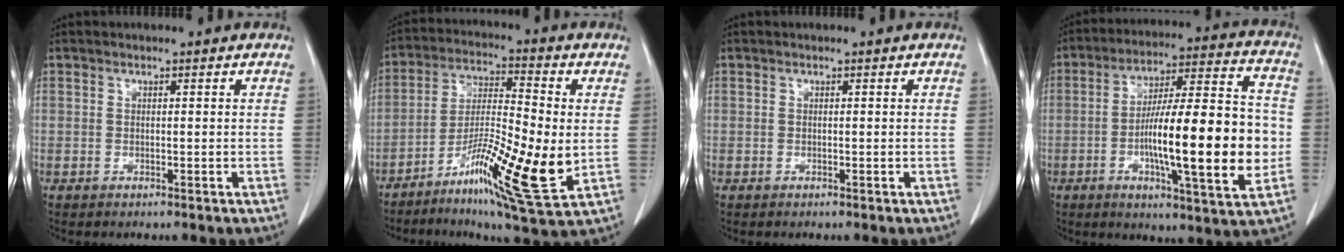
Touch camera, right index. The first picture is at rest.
{"total": 15.6, "force": [-4.0, 1.8, 15.0], "torque": [-0.277, -0.018, -0.066]}
{"total": 0.0}
{"total": 20.5, "force": [-3.2, 2.5, 20.1], "torque": [-0.310, 0.009, -0.048]}